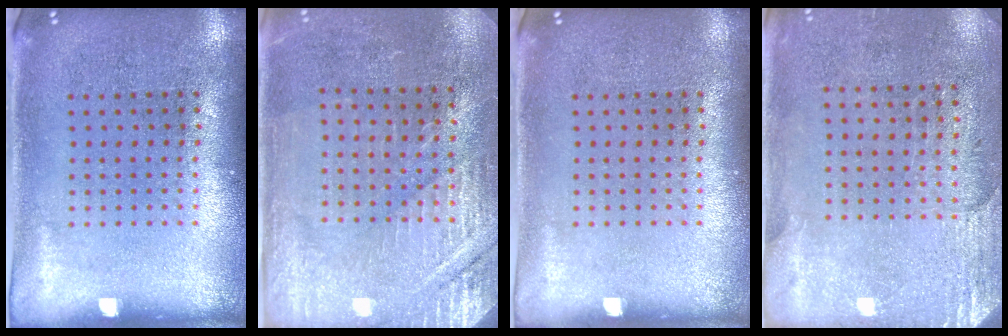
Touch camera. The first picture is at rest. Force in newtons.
{"total": 2.9, "press": 2.9, "slide": 0.3}
{"total": 0.0}
{"total": 2.7, "press": 2.3, "slide": 1.4}